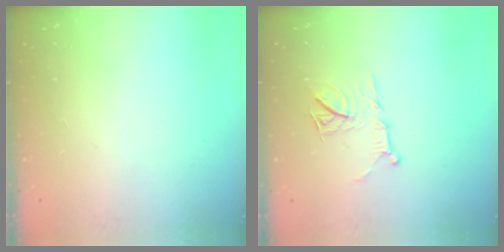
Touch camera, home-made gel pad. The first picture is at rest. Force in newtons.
{"total": 10.6, "press": 10.6, "slide": 0.8}